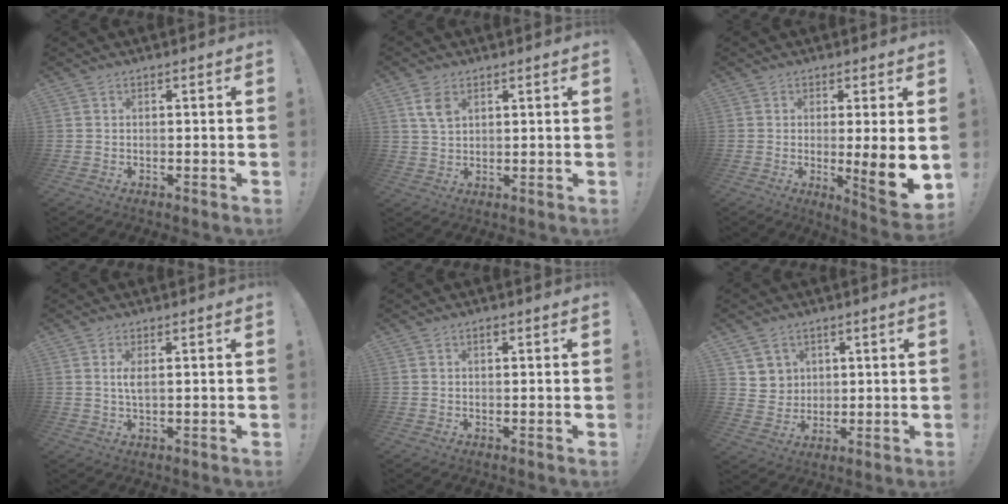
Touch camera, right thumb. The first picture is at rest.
{"total": 5.5, "force": [2.6, 3.6, 3.3], "torque": [-0.051, -0.007, 0.050]}
{"total": 10.3, "force": [-0.6, 0.8, 10.2], "torque": [-0.130, -0.020, -0.007]}
{"total": 2.5, "force": [0.7, 0.7, 2.3], "torque": [-0.048, 0.001, 0.011]}
{"total": 1.0, "force": [0.6, 0.5, 0.5], "torque": [-0.004, -0.001, 0.010]}
{"total": 5.8, "force": [2.9, 5.0, 0.6], "torque": [-0.012, -0.024, 0.058]}